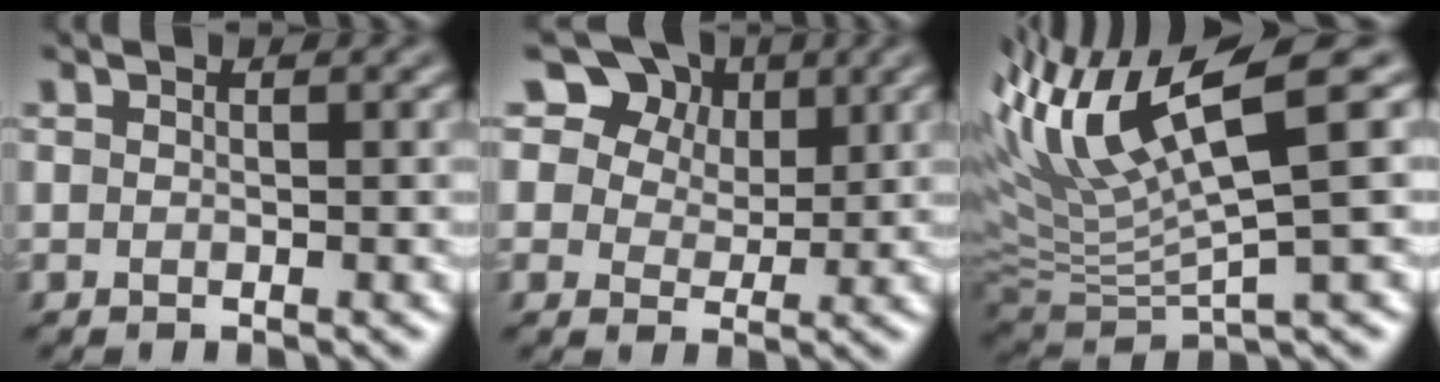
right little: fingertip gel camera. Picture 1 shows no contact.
{"total": 13.7, "force": [8.0, 9.4, 6.1], "torque": [-0.138, 0.044, 0.144]}
{"total": 9.2, "force": [4.9, 0.1, 7.8], "torque": [-0.159, 0.028, 0.090]}